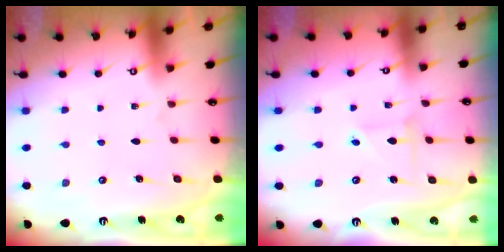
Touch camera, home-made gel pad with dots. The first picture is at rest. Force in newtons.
{"total": 2.4, "press": 2.4, "slide": 0.2}